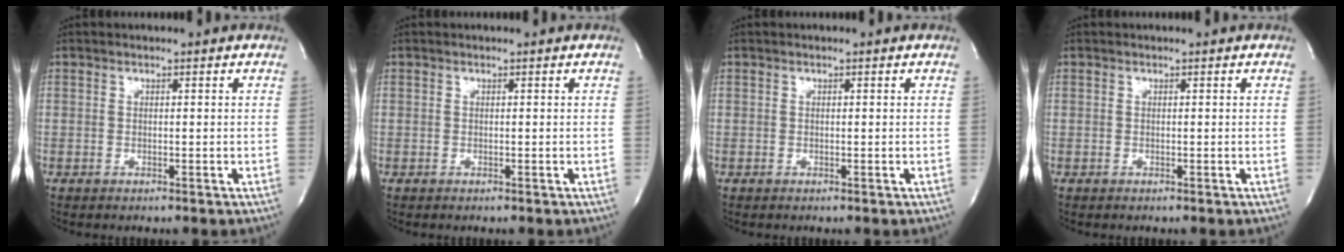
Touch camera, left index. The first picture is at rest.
{"total": 0.0}
{"total": 0.0}
{"total": 0.0}